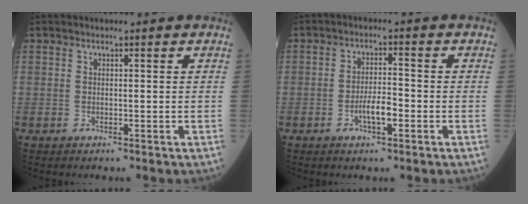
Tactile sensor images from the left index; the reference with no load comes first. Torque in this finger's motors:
{"motor_torque": [0.87, 0.33, 0.12, 0.03]}